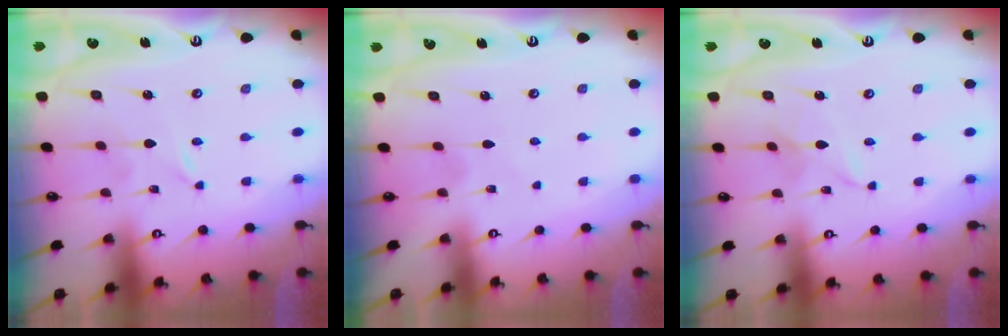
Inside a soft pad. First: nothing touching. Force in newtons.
{"total": 1.7, "press": 1.7, "slide": 0.2}
{"total": 2.2, "press": 2.2, "slide": 0.3}